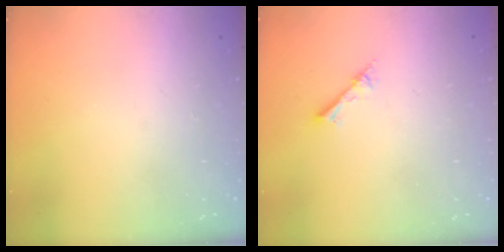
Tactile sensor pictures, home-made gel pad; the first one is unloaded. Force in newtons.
{"total": 2.4, "press": 2.4, "slide": 0.3}